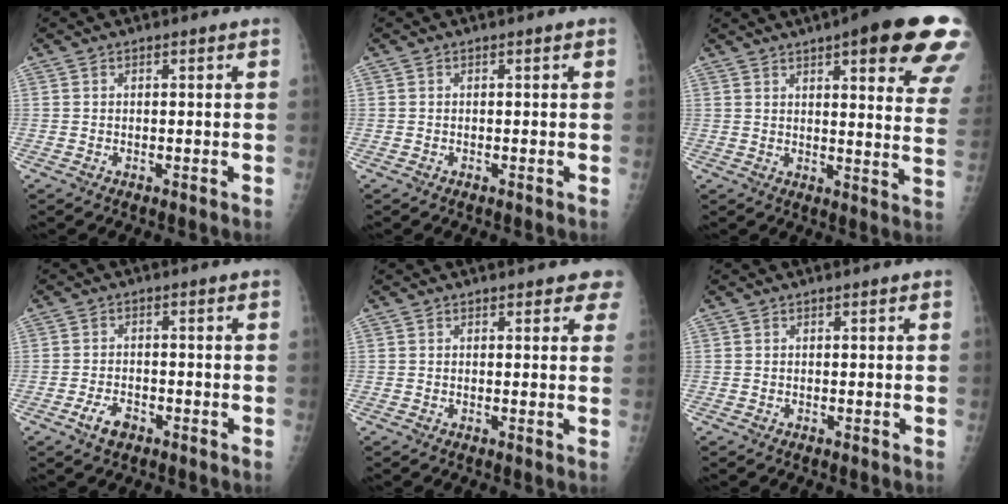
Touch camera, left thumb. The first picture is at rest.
{"total": 0.0}
{"total": 22.8, "force": [13.1, 5.1, 18.0], "torque": [-0.186, -0.032, 0.153]}
{"total": 3.7, "force": [-2.2, 2.0, 2.2], "torque": [-0.042, 0.013, -0.038]}
{"total": 3.2, "force": [2.6, 1.5, 1.3], "torque": [0.015, -0.007, 0.016]}
{"total": 0.0}